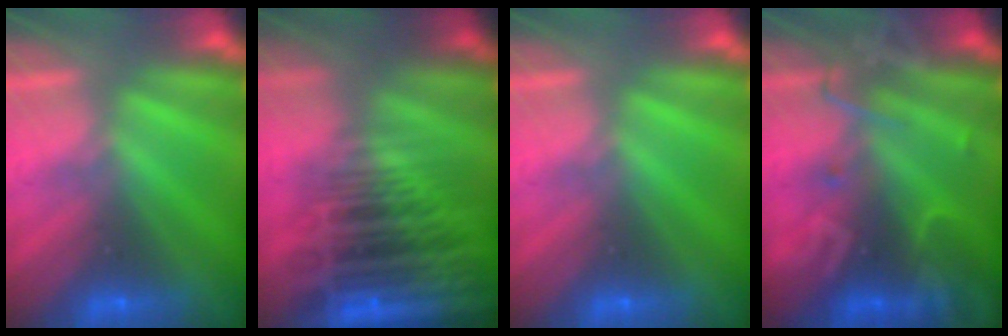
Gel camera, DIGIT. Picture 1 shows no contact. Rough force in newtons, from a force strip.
{"total": 7.8}
{"total": 0.0}
{"total": 2.7}